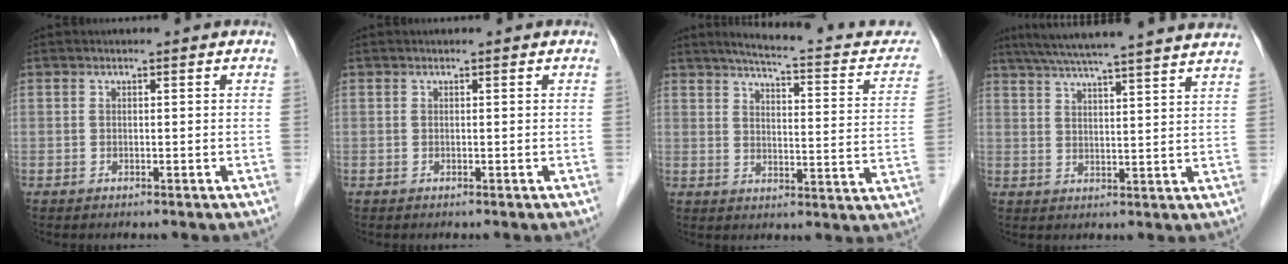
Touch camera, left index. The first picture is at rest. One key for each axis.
{"total": 0.0}
{"total": 16.5, "fx": 13.8, "fy": 3.3, "fz": 8.4, "tx": -0.097, "ty": -0.005, "tz": 0.153}
{"total": 21.4, "fx": 18.8, "fy": -0.3, "fz": 10.2, "tx": -0.169, "ty": 0.015, "tz": 0.247}